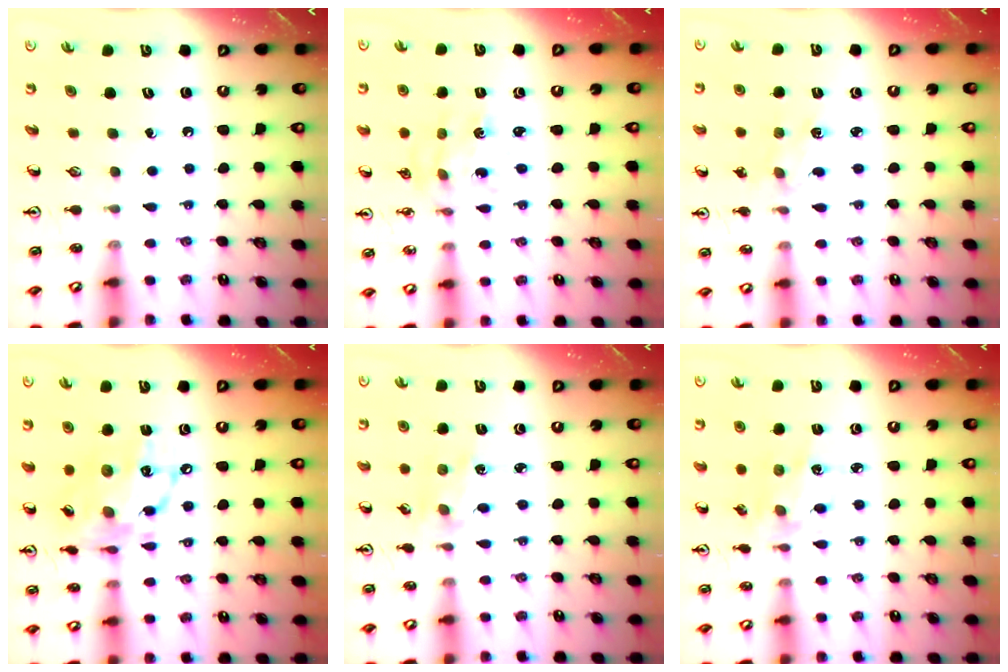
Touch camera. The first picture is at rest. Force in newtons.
{"total": 2.6, "press": 2.4, "slide": 0.9}
{"total": 2.0, "press": 2.0, "slide": 0.4}
{"total": 15.1, "press": 15.0, "slide": 0.7}
{"total": 1.2, "press": 1.2, "slide": 0.2}
{"total": 4.4, "press": 4.2, "slide": 1.4}